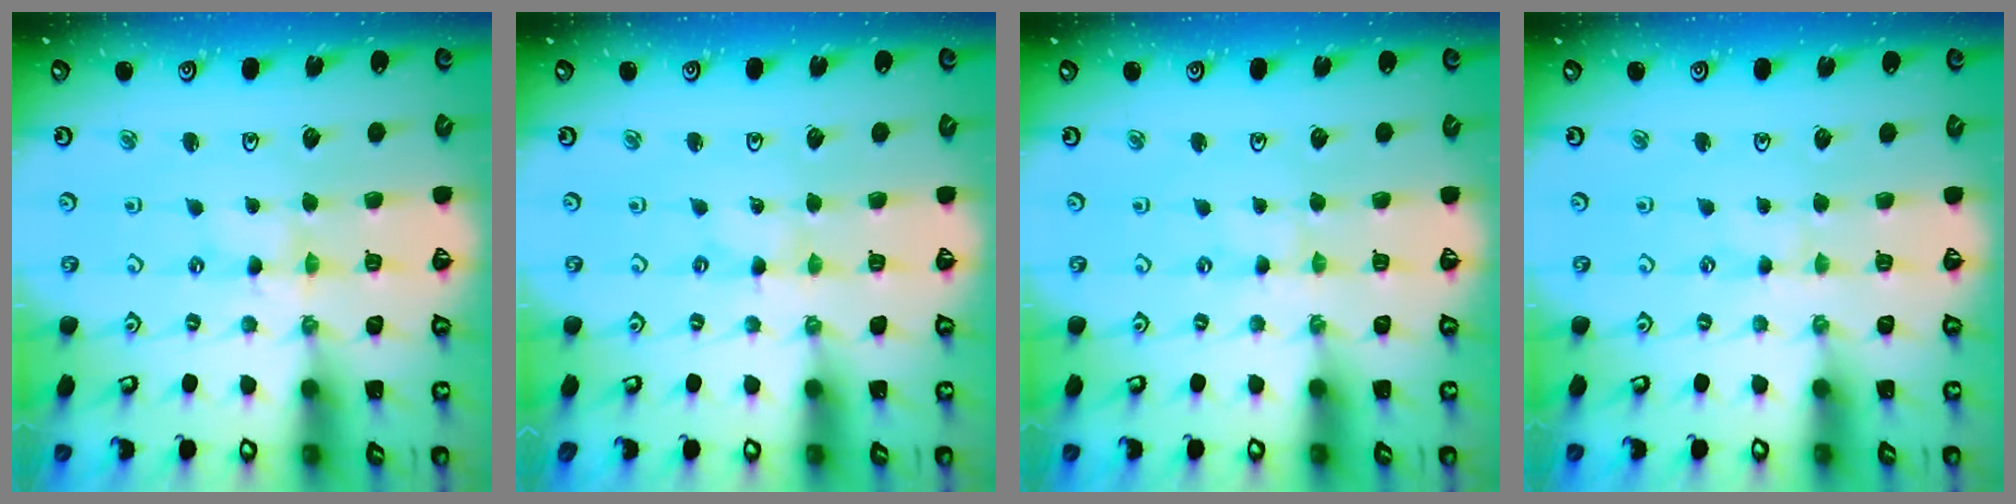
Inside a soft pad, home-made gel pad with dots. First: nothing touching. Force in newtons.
{"total": 0.0}
{"total": 0.0}
{"total": 0.0}